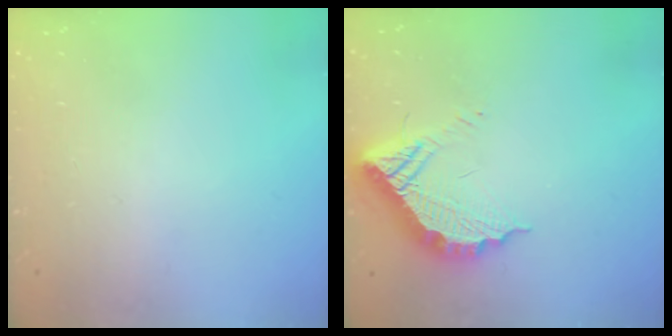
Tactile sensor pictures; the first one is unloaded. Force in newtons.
{"total": 14.5, "press": 14.4, "slide": 1.4}